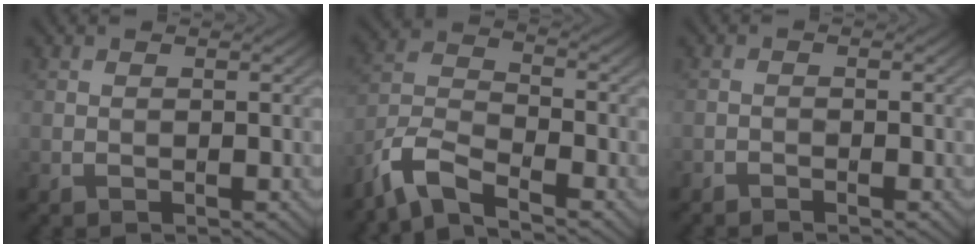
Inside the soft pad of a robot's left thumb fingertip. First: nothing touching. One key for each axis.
{"total": 7.4, "fx": -5.8, "fy": 2.0, "fz": 4.2, "tx": -0.091, "ty": -0.003, "tz": -0.134}
{"total": 0.7, "fx": -0.7, "fy": 0.0, "fz": 0.0, "tx": 0.001, "ty": 0.001, "tz": -0.016}